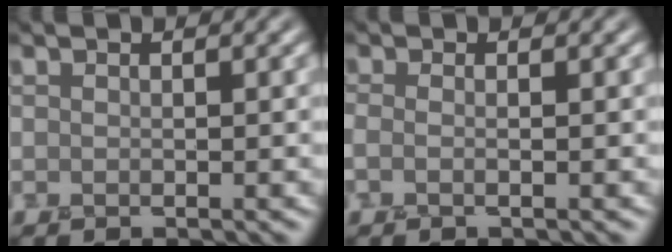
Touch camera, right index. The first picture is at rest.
{"total": 1.0, "force": [-0.3, 0.3, 0.9], "torque": [-0.016, -0.008, -0.013]}